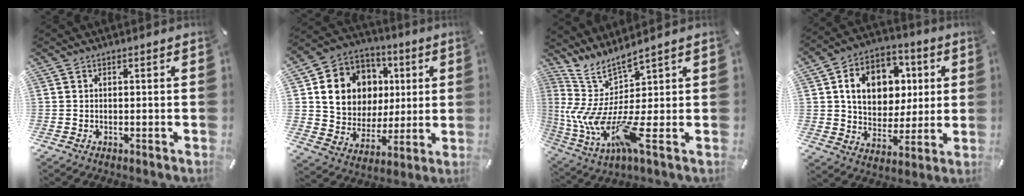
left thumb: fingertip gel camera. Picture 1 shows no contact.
{"total": 13.7, "force": [3.2, 12.5, 4.6], "torque": [-0.086, -0.010, 0.070]}
{"total": 13.5, "force": [-1.4, 1.6, 13.3], "torque": [-0.299, -0.058, -0.040]}
{"total": 13.9, "force": [3.4, 11.4, 7.3], "torque": [-0.110, 0.001, 0.068]}